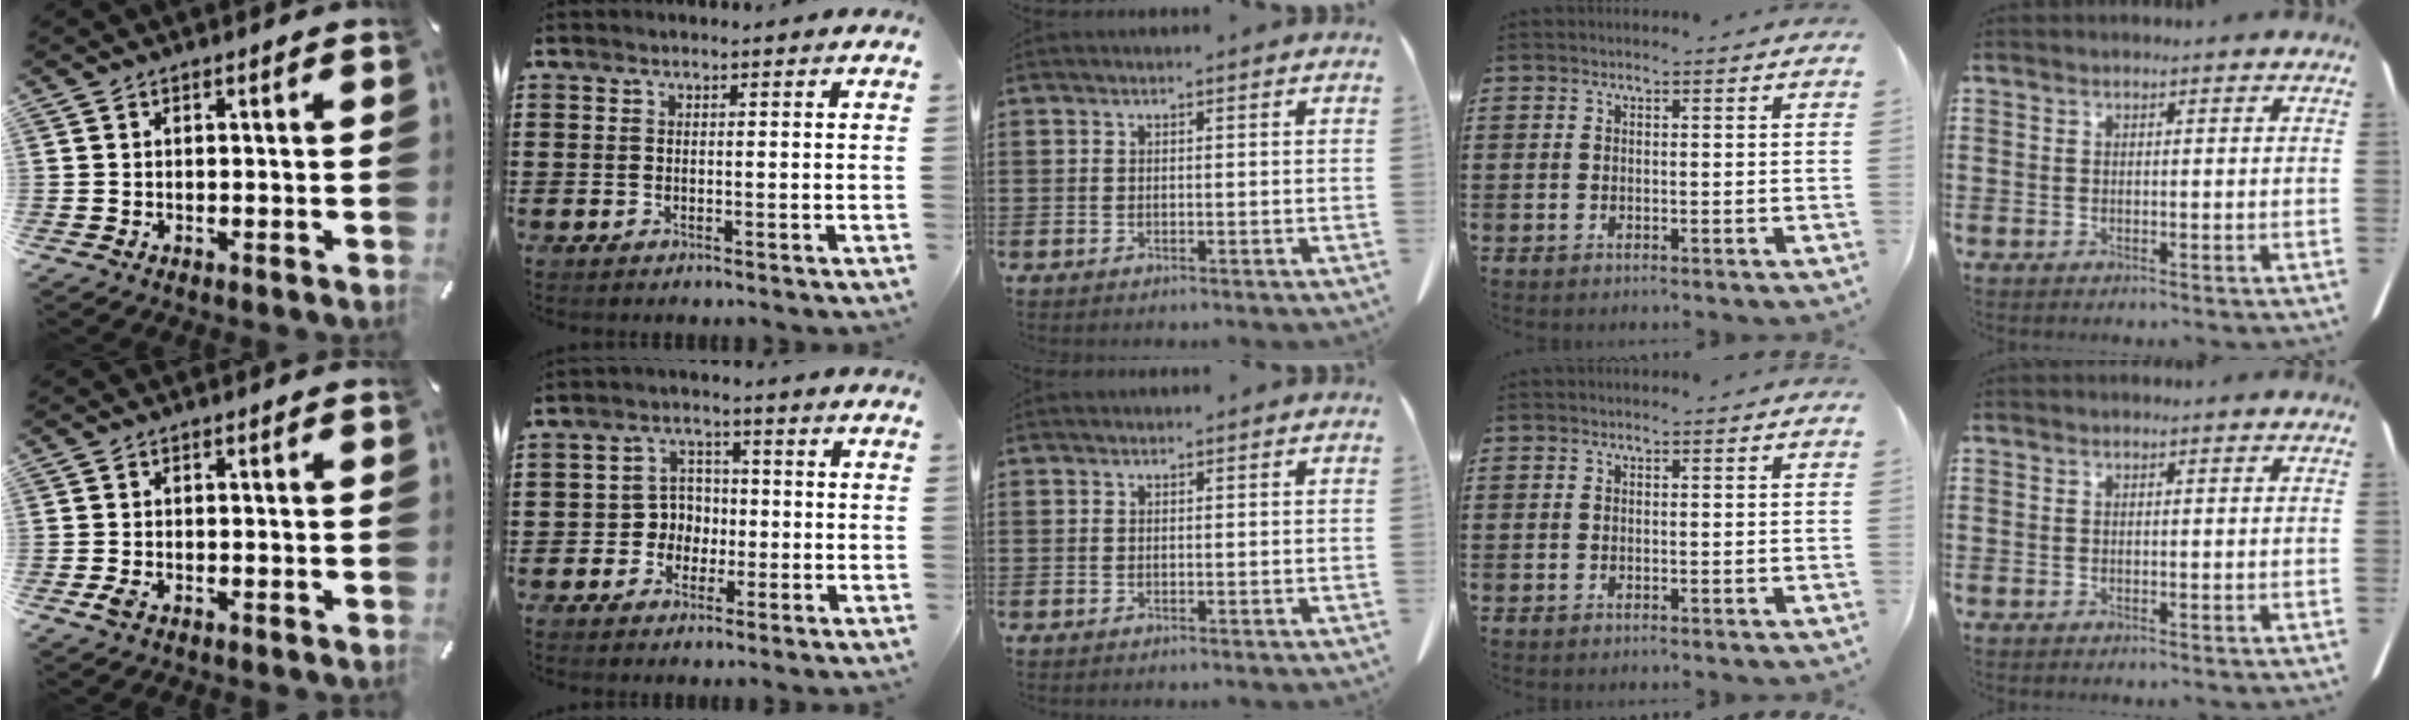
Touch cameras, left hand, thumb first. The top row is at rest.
{"thumb": {"total": 2.0, "force": [-0.8, 1.2, 1.4], "torque": [-0.030, 0.000, -0.016]}, "index": {"total": 4.6, "force": [-1.0, 4.3, 1.3], "torque": [-0.042, 0.013, -0.022]}}